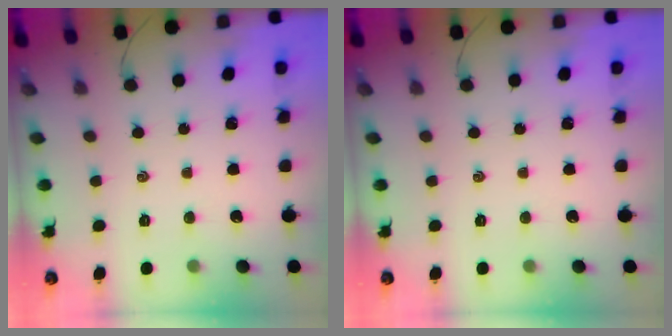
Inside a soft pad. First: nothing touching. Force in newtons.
{"total": 0.0}